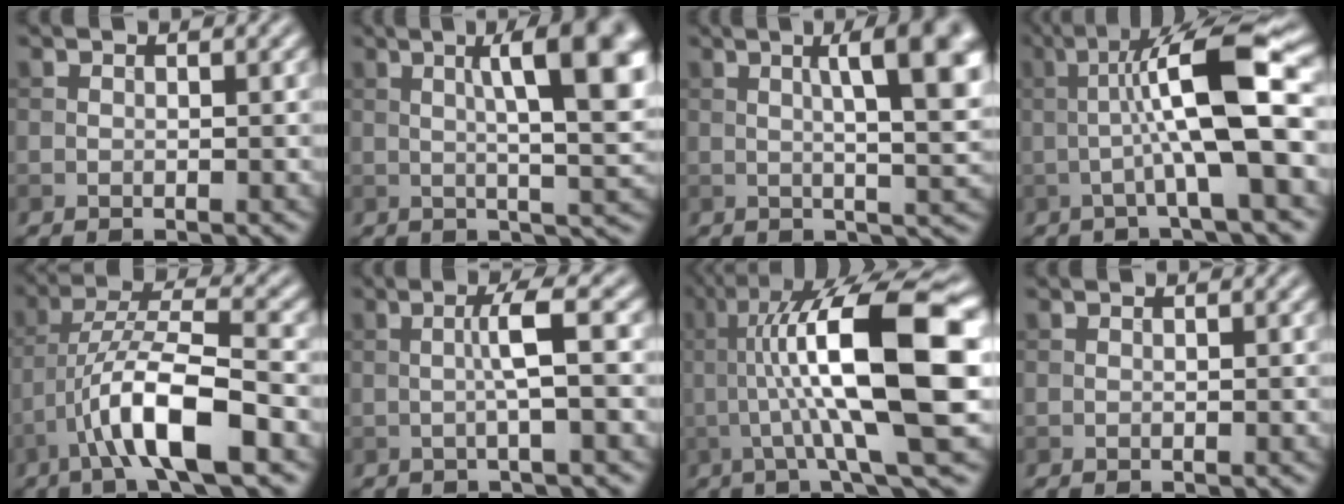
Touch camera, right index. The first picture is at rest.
{"total": 10.5, "force": [2.3, 2.7, 9.9], "torque": [-0.126, 0.011, 0.031]}
{"total": 9.3, "force": [2.1, 2.5, 8.7], "torque": [-0.099, 0.014, 0.030]}
{"total": 9.6, "force": [-0.3, 1.2, 9.5], "torque": [-0.142, 0.021, -0.011]}
{"total": 8.7, "force": [-4.1, 2.0, 7.4], "torque": [-0.130, 0.015, -0.078]}
{"total": 3.3, "force": [0.0, 0.3, 3.3], "torque": [-0.059, 0.007, -0.006]}
{"total": 13.9, "force": [0.7, 2.7, 13.6], "torque": [-0.207, 0.024, 0.014]}
{"total": 0.0}